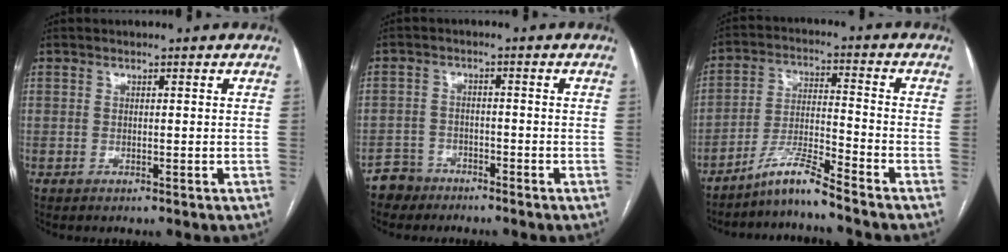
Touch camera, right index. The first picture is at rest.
{"total": 3.7, "force": [-3.0, 2.1, -0.6], "torque": [0.013, 0.005, -0.060]}
{"total": 6.7, "force": [-5.9, -0.8, 3.1], "torque": [-0.063, -0.007, -0.112]}